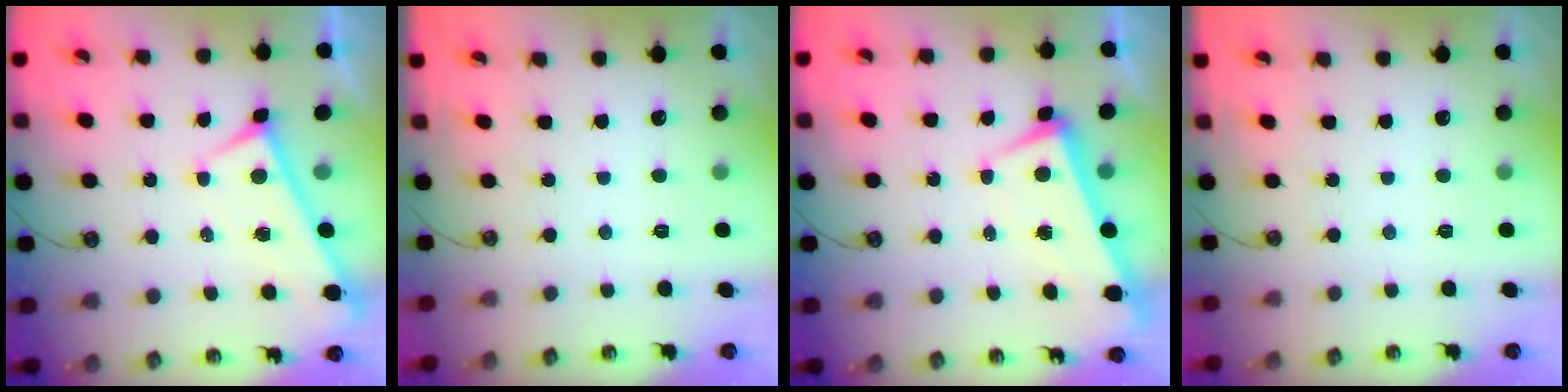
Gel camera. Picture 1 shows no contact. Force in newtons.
{"total": 0.0}
{"total": 1.4, "press": 1.1, "slide": 0.8}
{"total": 0.0}